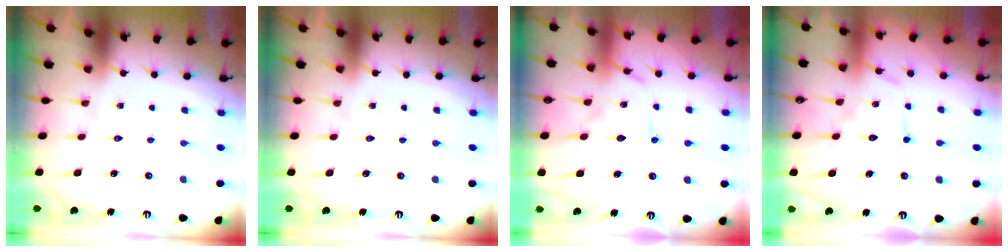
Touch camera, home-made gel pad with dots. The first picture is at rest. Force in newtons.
{"total": 0.0}
{"total": 13.1, "press": 13.0, "slide": 1.0}
{"total": 11.6, "press": 11.6, "slide": 1.0}